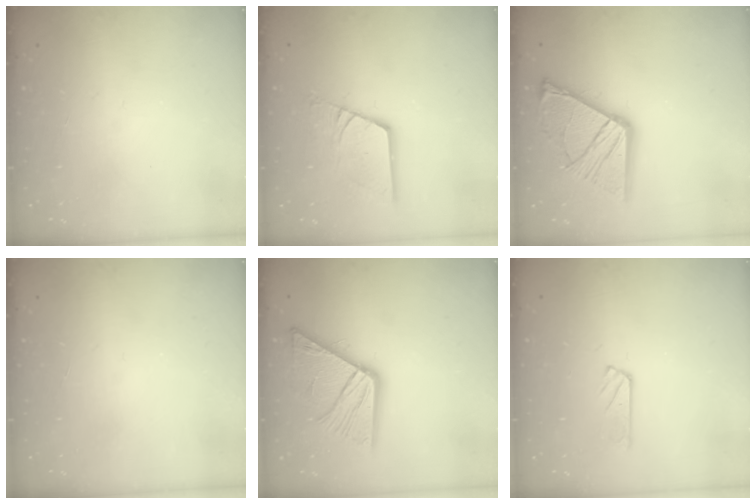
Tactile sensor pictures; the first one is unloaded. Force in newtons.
{"total": 12.6, "press": 12.5, "slide": 1.3}
{"total": 18.5, "press": 18.4, "slide": 1.7}
{"total": 0.0}
{"total": 14.6, "press": 14.6, "slide": 1.5}
{"total": 2.9, "press": 2.9, "slide": 0.3}